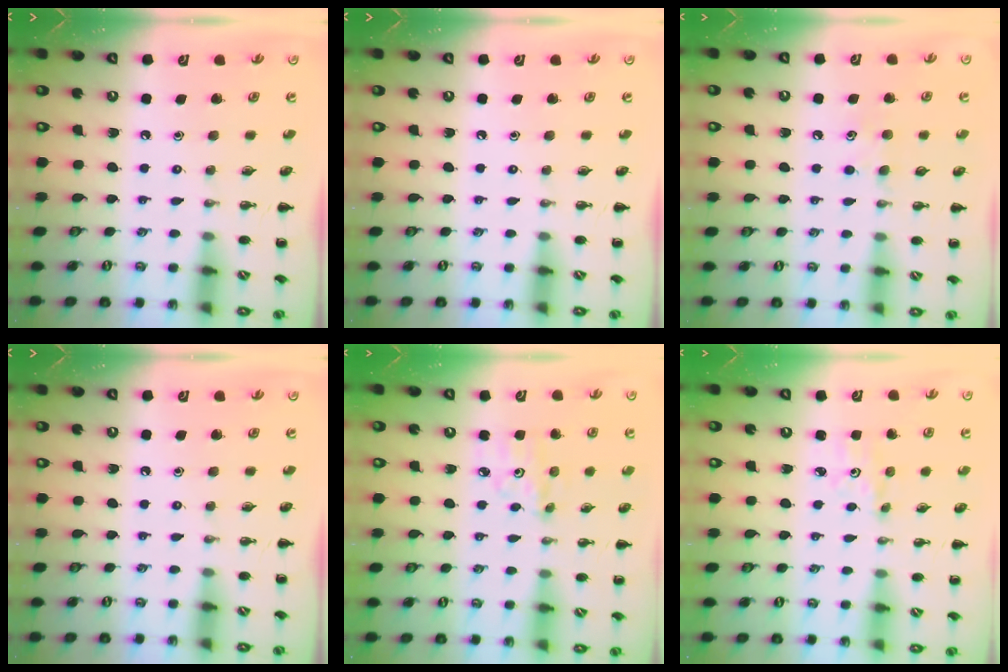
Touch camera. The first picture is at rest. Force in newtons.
{"total": 0.0}
{"total": 6.7, "press": 6.6, "slide": 1.6}
{"total": 0.0}
{"total": 5.2, "press": 5.0, "slide": 1.5}
{"total": 3.0, "press": 2.9, "slide": 0.9}